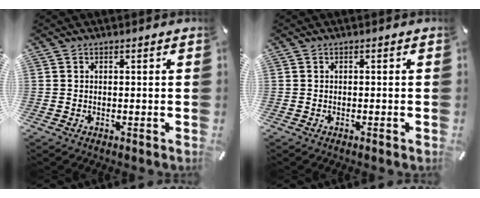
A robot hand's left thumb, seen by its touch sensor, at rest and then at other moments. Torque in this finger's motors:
{"motor_torque": [-0.17, -0.22, -0.22, 0.38, 0.04]}